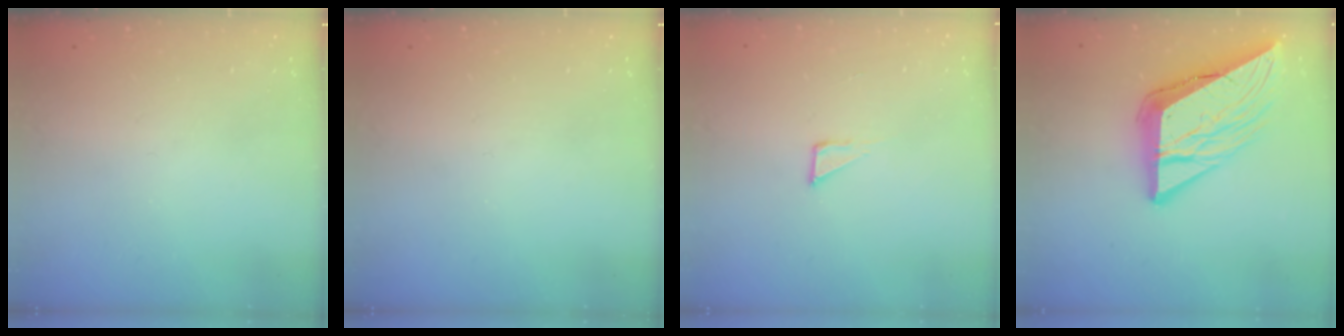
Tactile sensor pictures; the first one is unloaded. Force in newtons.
{"total": 0.0}
{"total": 2.3, "press": 2.3, "slide": 0.1}
{"total": 17.8, "press": 17.7, "slide": 2.2}